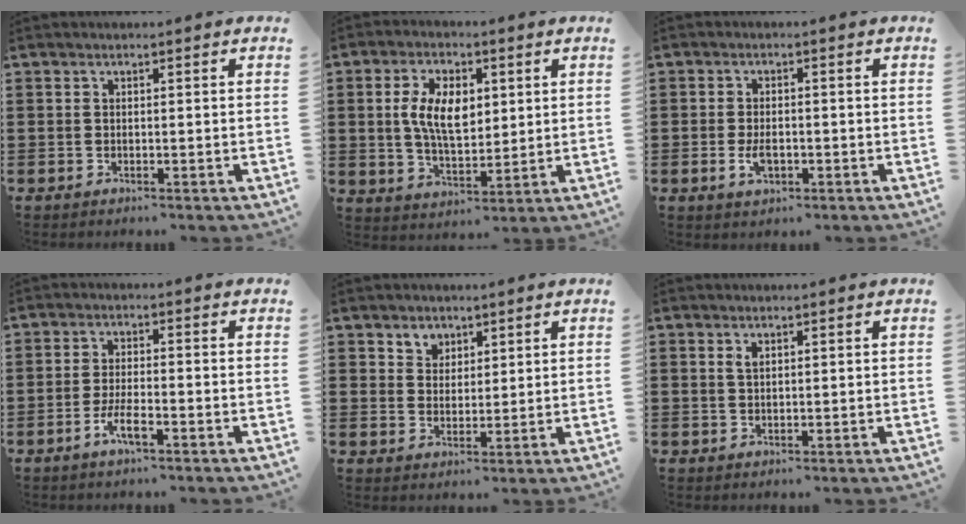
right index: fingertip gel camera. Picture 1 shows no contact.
{"total": 8.2, "force": [1.4, 4.6, 6.7], "torque": [-0.135, 0.009, 0.020]}
{"total": 3.2, "force": [-0.9, 1.6, 2.6], "torque": [-0.056, -0.002, -0.018]}
{"total": 3.9, "force": [-2.1, 0.8, 3.3], "torque": [-0.068, -0.003, -0.042]}
{"total": 3.2, "force": [2.1, 2.5, -0.1], "torque": [-0.013, 0.008, 0.039]}
{"total": 1.2, "force": [0.6, 0.6, 0.8], "torque": [-0.018, 0.004, 0.010]}